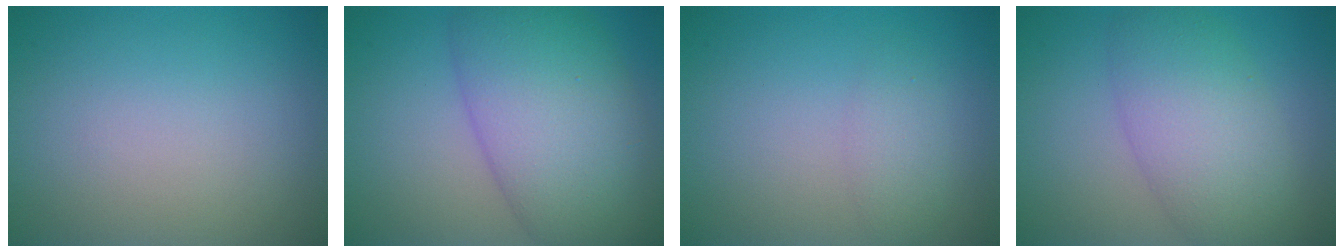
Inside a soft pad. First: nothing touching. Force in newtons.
{"total": 10.5, "press": 10.5, "slide": 0.3}
{"total": 1.7, "press": 1.7, "slide": 0.1}
{"total": 6.5, "press": 6.5, "slide": 0.1}